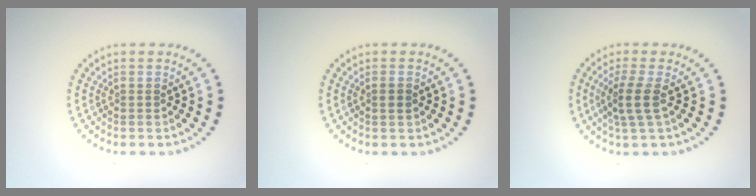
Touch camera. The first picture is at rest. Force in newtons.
{"total": 0.9, "press": 0.8, "slide": 0.3}
{"total": 2.6, "press": 2.0, "slide": 1.6}